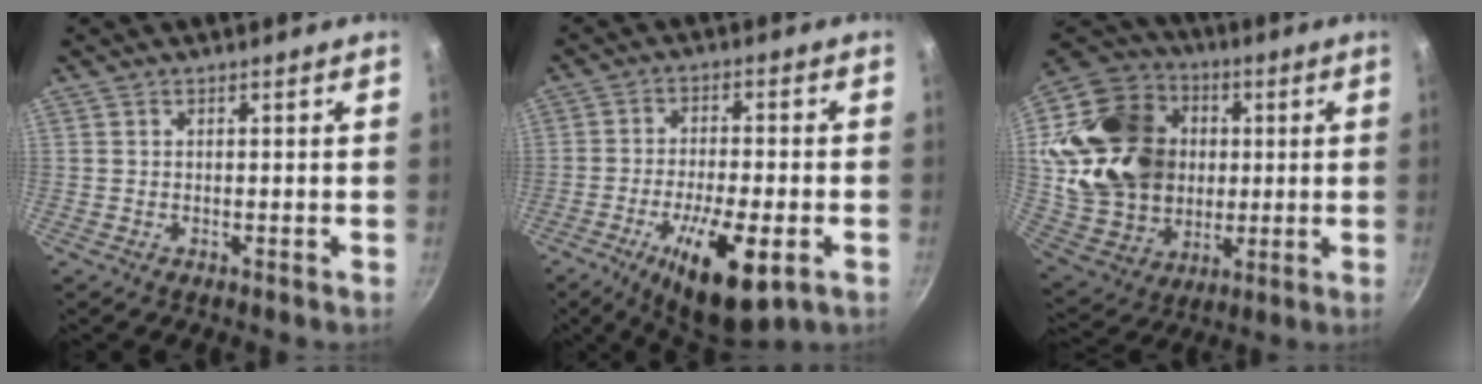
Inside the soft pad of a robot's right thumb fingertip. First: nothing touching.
{"total": 14.5, "force": [-5.7, 4.8, 12.5], "torque": [-0.205, 0.015, -0.089]}
{"total": 26.7, "force": [3.0, 21.6, 15.4], "torque": [-0.251, 0.024, 0.072]}